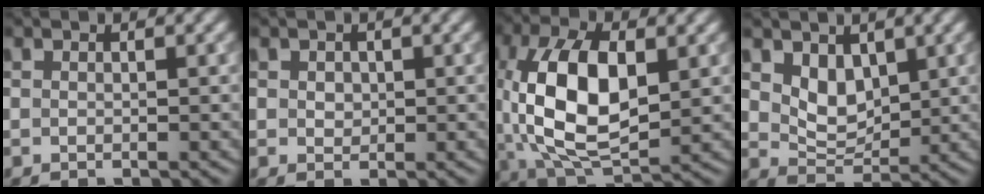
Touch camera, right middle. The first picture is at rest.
{"total": 1.1, "force": [0.3, 0.9, 0.5], "torque": [-0.009, -0.001, 0.006]}
{"total": 11.3, "force": [0.9, 6.0, 9.6], "torque": [-0.193, 0.002, 0.017]}
{"total": 3.3, "force": [1.5, 2.2, 2.0], "torque": [-0.044, -0.011, 0.030]}